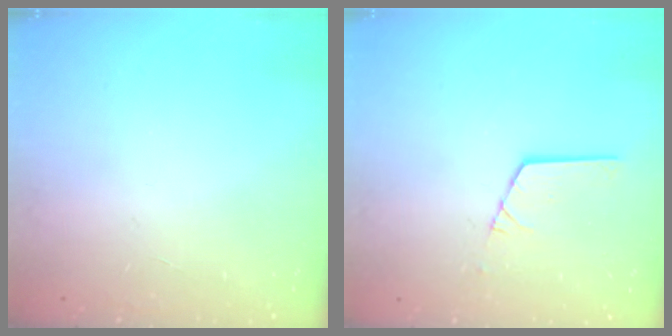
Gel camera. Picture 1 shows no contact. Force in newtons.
{"total": 5.4, "press": 5.4, "slide": 0.1}